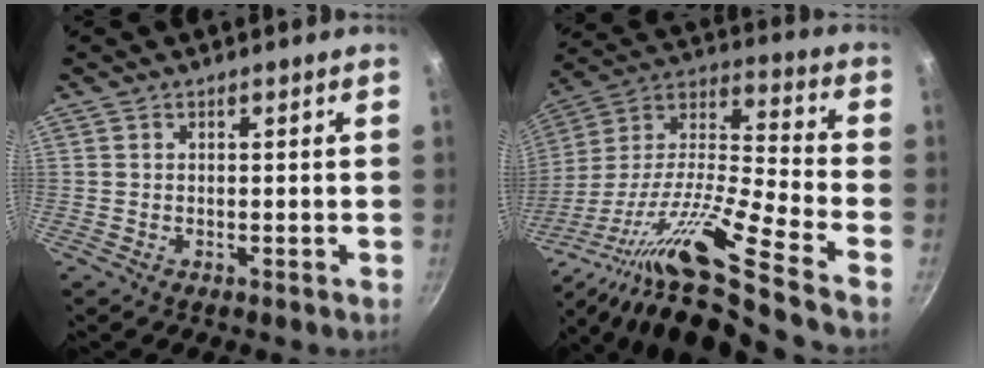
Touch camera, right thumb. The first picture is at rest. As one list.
[{"total": 22.2, "force": [-13.7, 2.1, 17.4], "torque": [-0.273, 0.071, -0.262]}]